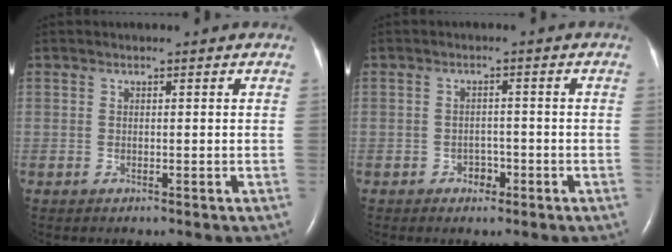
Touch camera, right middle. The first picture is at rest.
{"total": 1.3, "force": [-0.7, 1.0, 0.5], "torque": [-0.007, 0.004, -0.011]}